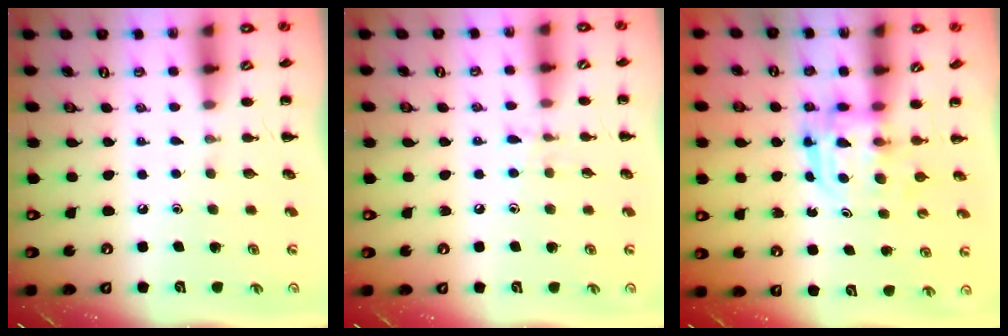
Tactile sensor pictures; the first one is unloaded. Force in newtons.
{"total": 6.2, "press": 5.8, "slide": 2.1}
{"total": 3.0, "press": 3.0, "slide": 0.2}